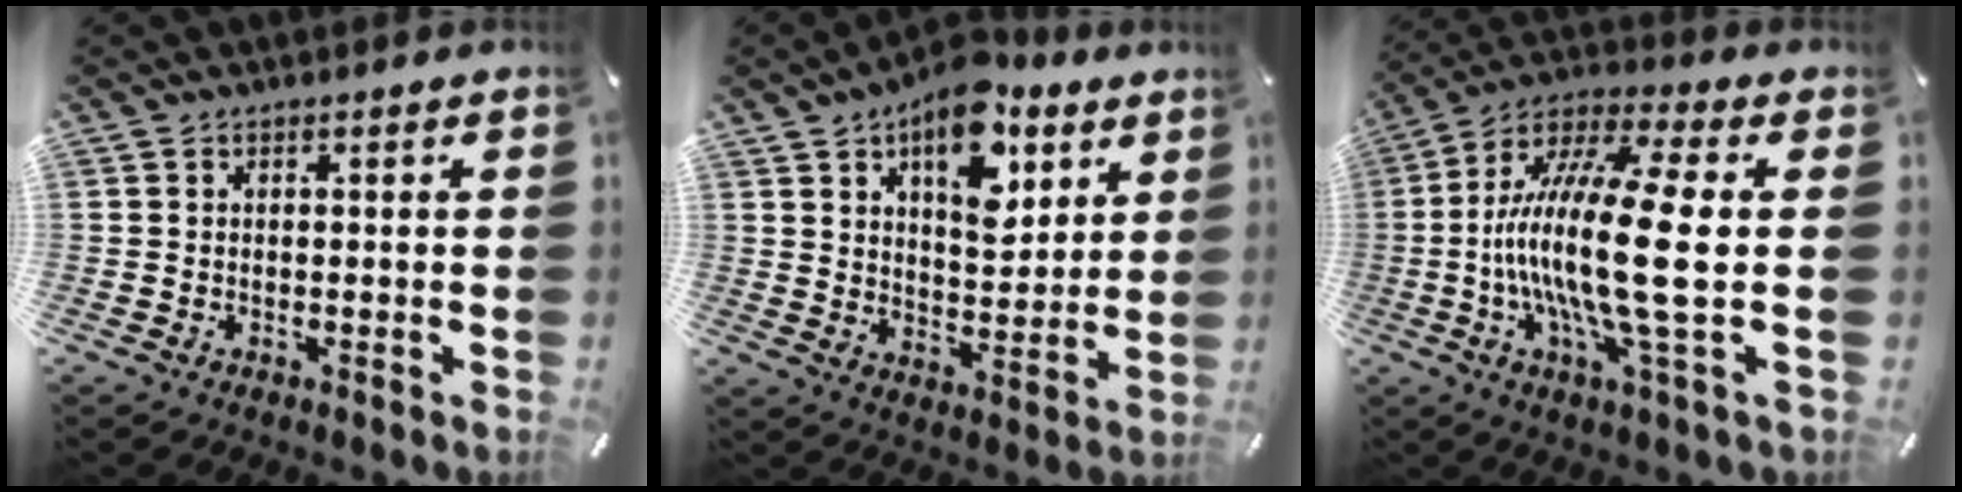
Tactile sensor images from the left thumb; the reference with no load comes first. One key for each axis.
{"total": 14.3, "fx": 8.2, "fy": 7.9, "fz": 8.5, "tx": -0.116, "ty": -0.039, "tz": 0.143}
{"total": 21.2, "fx": -1.4, "fy": 3.9, "fz": 20.8, "tx": -0.438, "ty": -0.017, "tz": -0.037}